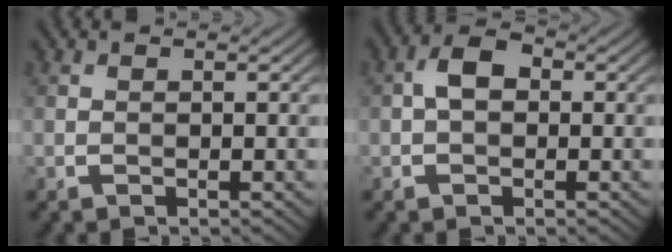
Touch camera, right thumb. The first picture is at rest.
{"total": 3.2, "force": [-0.1, 2.1, 2.4], "torque": [-0.050, 0.008, -0.010]}